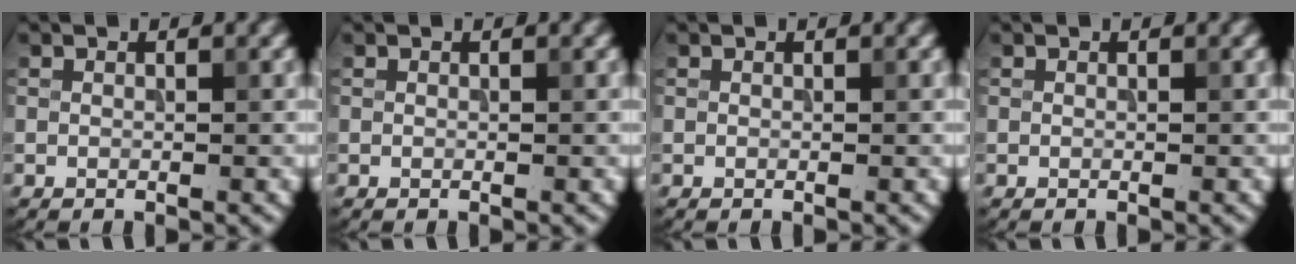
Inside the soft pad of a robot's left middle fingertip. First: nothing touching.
{"total": 0.0}
{"total": 0.0}
{"total": 0.0}